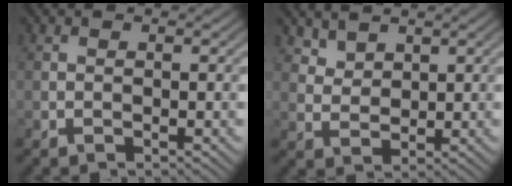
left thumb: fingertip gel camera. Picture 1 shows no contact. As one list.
[{"total": 3.1, "force": [2.5, 1.6, 0.9], "torque": [-0.027, -0.017, 0.072]}]